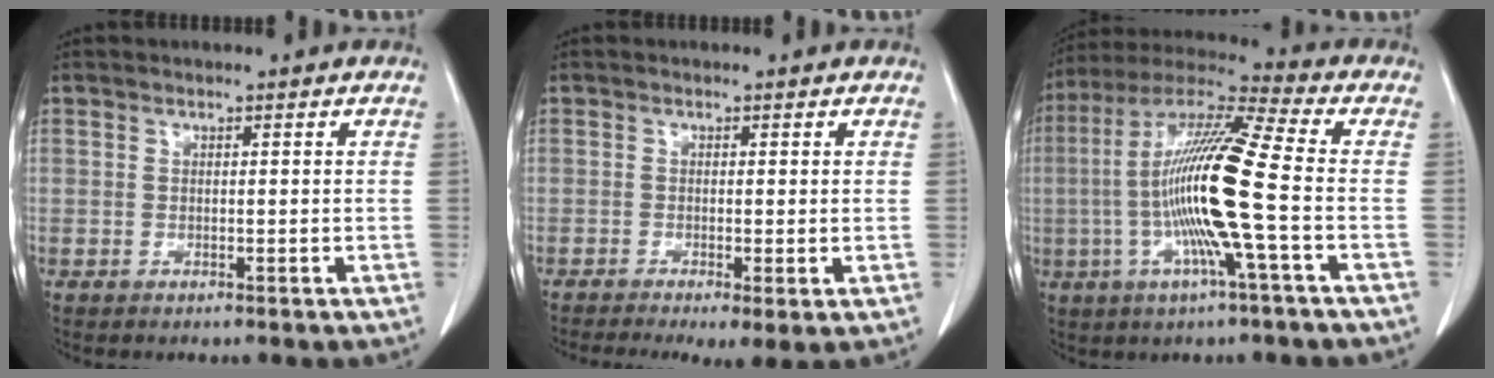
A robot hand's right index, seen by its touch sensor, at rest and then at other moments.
{"total": 6.6, "force": [-3.9, 1.7, 5.1], "torque": [-0.079, -0.020, -0.066]}
{"total": 16.4, "force": [-2.8, -0.5, 16.2], "torque": [-0.320, -0.001, -0.066]}